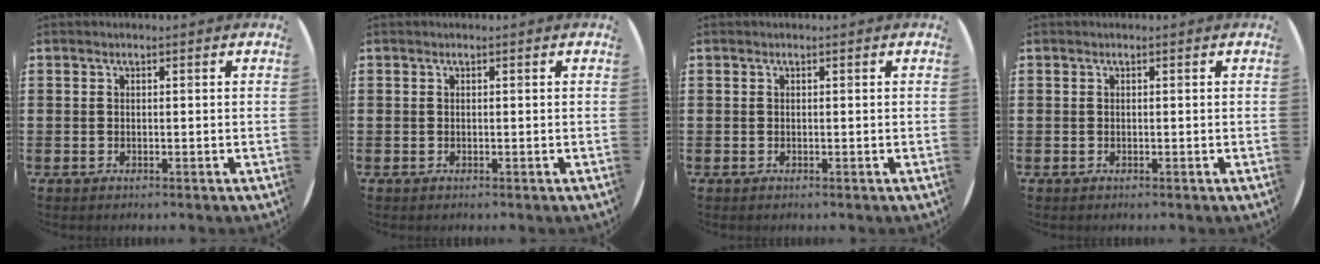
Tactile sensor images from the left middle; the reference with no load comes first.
{"total": 0.0}
{"total": 0.0}
{"total": 0.0}